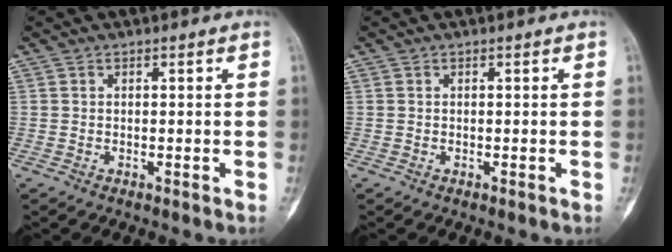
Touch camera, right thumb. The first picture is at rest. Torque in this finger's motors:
{"motor_torque": [-0.04, 0.07, 0.13, 0.12, 0.02]}